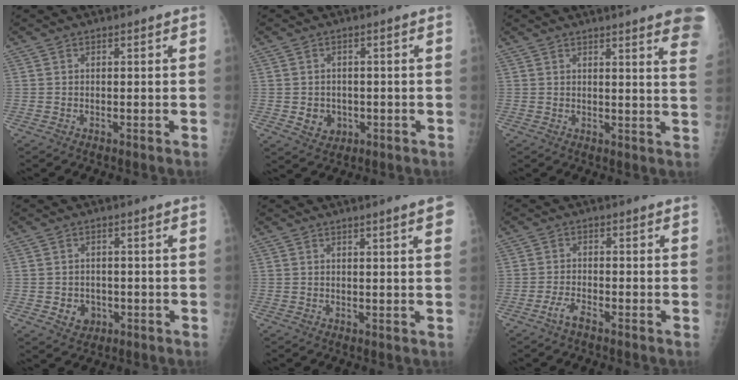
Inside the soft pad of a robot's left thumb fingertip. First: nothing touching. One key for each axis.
{"total": 3.7, "fx": -0.7, "fy": 3.3, "fz": 1.7, "tx": -0.012, "ty": 0.002, "tz": 0.001}
{"total": 12.3, "fx": 9.2, "fy": 1.0, "fz": 8.2, "tx": -0.080, "ty": -0.038, "tz": 0.087}
{"total": 3.5, "fx": -0.8, "fy": 3.0, "fz": 1.4, "tx": -0.008, "ty": 0.003, "tz": -0.002}
{"total": 3.8, "fx": 2.3, "fy": 0.0, "fz": 3.0, "tx": -0.035, "ty": -0.004, "tz": 0.029}
{"total": 2.4, "fx": -1.8, "fy": 0.4, "fz": 1.6, "tx": -0.043, "ty": 0.007, "tz": -0.038}